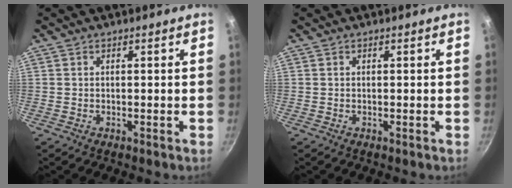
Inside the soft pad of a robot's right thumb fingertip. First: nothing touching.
{"total": 0.0}